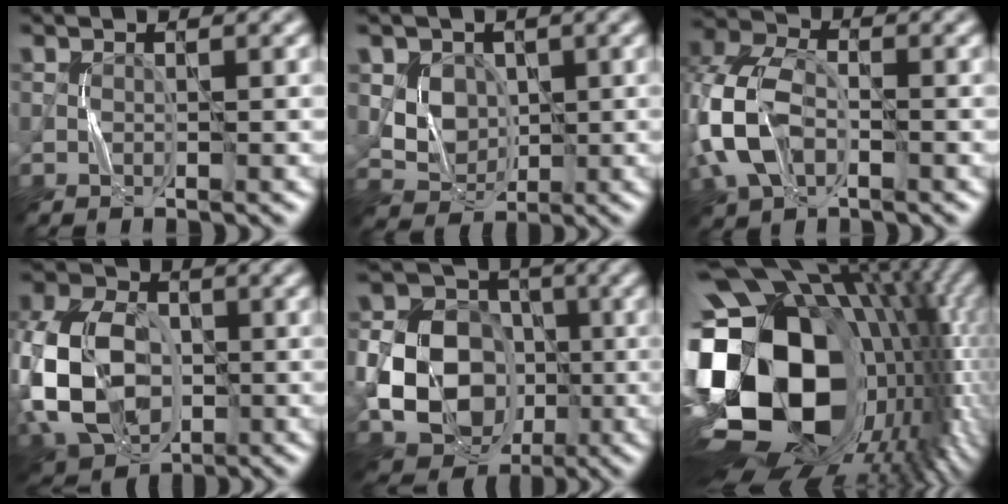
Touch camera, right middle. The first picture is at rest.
{"total": 4.5, "force": [1.3, 3.8, 1.9], "torque": [-0.041, -0.007, 0.037]}
{"total": 8.0, "force": [-1.6, 5.6, 5.4], "torque": [-0.144, 0.001, -0.043]}
{"total": 13.0, "force": [-2.0, 9.2, 8.9], "torque": [-0.195, -0.010, -0.043]}
{"total": 14.0, "force": [-2.4, 12.0, 6.9], "torque": [-0.142, -0.020, -0.049]}
{"total": 21.7, "force": [-1.2, 14.8, 15.8], "torque": [-0.324, -0.039, 0.003]}